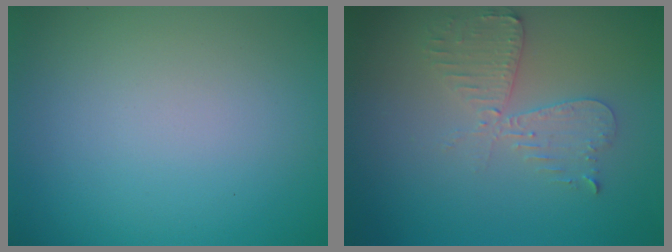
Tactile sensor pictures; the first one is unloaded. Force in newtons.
{"total": 3.5, "press": 3.5, "slide": 0.5}